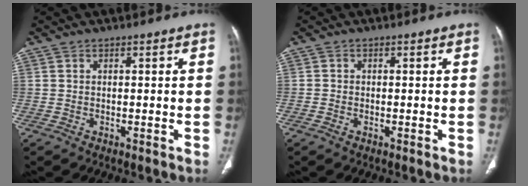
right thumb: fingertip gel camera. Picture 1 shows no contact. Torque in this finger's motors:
{"motor_torque": [-0.31, -0.03, -0.47, 0.34, -0.06]}